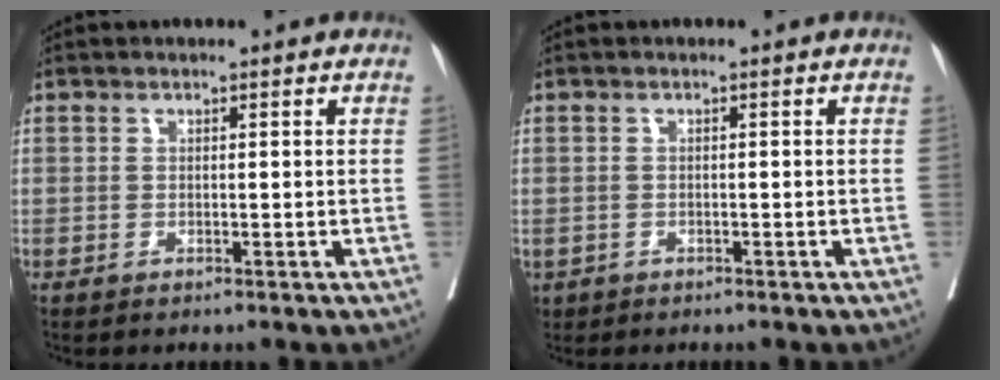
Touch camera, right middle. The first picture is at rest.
{"total": 1.9, "force": [-1.1, 1.3, 0.8], "torque": [-0.018, -0.001, -0.015]}